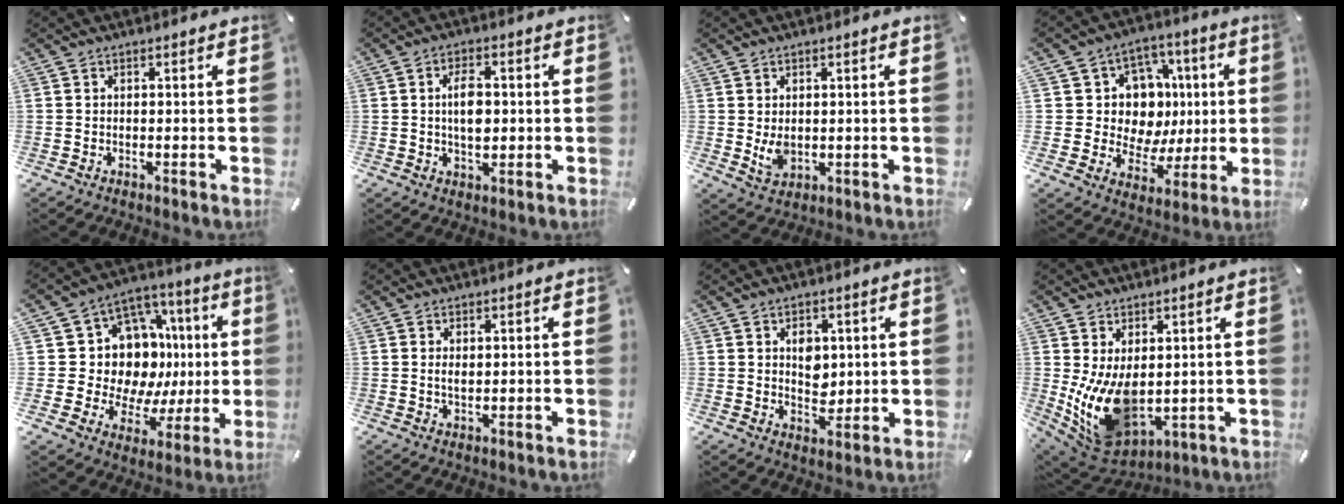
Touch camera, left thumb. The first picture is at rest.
{"total": 6.3, "force": [0.3, 3.6, 5.1], "torque": [-0.099, -0.003, -0.002]}
{"total": 4.4, "force": [0.4, 3.4, 2.7], "torque": [-0.055, -0.005, 0.008]}
{"total": 12.6, "force": [0.9, 12.1, 3.4], "torque": [-0.036, -0.022, 0.034]}
{"total": 15.4, "force": [2.8, 13.0, 7.9], "torque": [-0.123, -0.047, 0.075]}
{"total": 1.5, "force": [0.5, 0.8, 1.3], "torque": [-0.028, 0.001, 0.008]}
{"total": 4.6, "force": [1.0, 3.8, 2.3], "torque": [-0.020, -0.007, 0.012]}
{"total": 13.8, "force": [-0.1, 9.7, 9.8], "torque": [-0.190, -0.020, 0.010]}